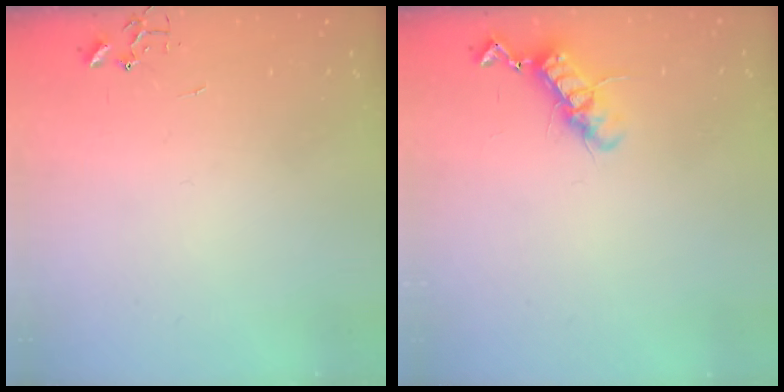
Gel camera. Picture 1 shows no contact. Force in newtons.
{"total": 11.0, "press": 10.9, "slide": 1.1}